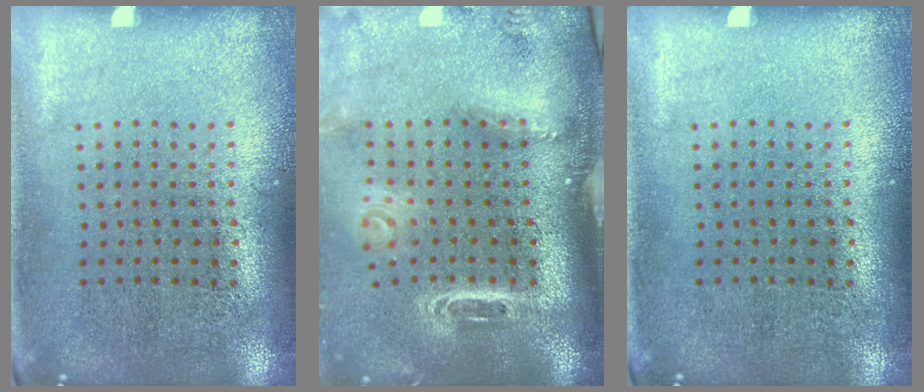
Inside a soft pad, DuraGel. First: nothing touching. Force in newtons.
{"total": 3.1, "press": 2.1, "slide": 2.3}
{"total": 0.0}